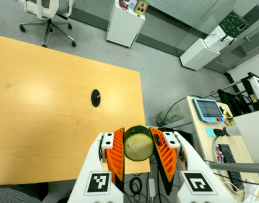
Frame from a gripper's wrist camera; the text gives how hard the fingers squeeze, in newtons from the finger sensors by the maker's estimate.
{"total": 13.6, "left": 12.7, "right": 14.5}